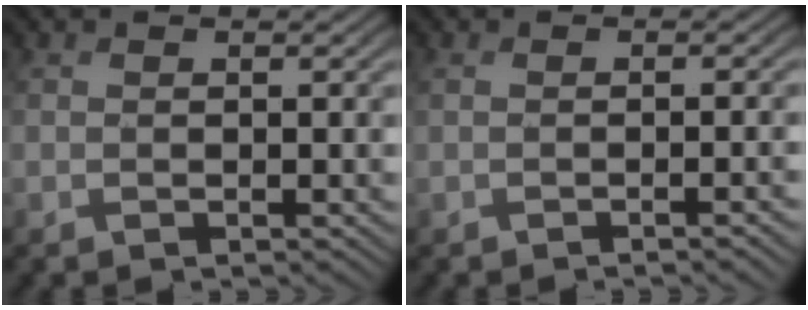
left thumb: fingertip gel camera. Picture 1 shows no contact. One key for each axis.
{"total": 2.1, "fx": -0.8, "fy": 0.1, "fz": 1.9, "tx": -0.015, "ty": 0.012, "tz": -0.016}